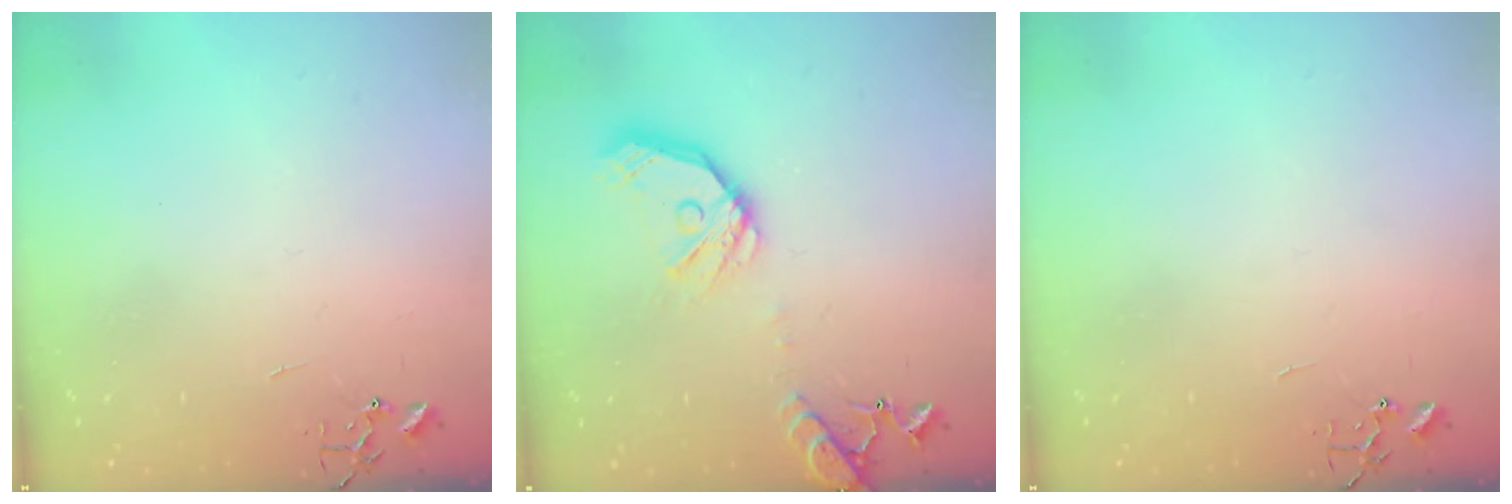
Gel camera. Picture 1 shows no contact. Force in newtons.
{"total": 16.6, "press": 16.4, "slide": 2.7}
{"total": 0.0}